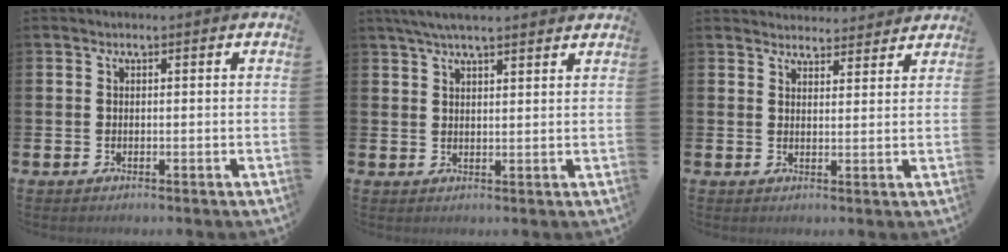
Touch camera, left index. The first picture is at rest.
{"total": 4.8, "force": [4.2, 0.7, 2.1], "torque": [-0.048, -0.006, 0.077]}
{"total": 3.6, "force": [3.6, 0.7, -0.2], "torque": [0.006, -0.021, 0.064]}